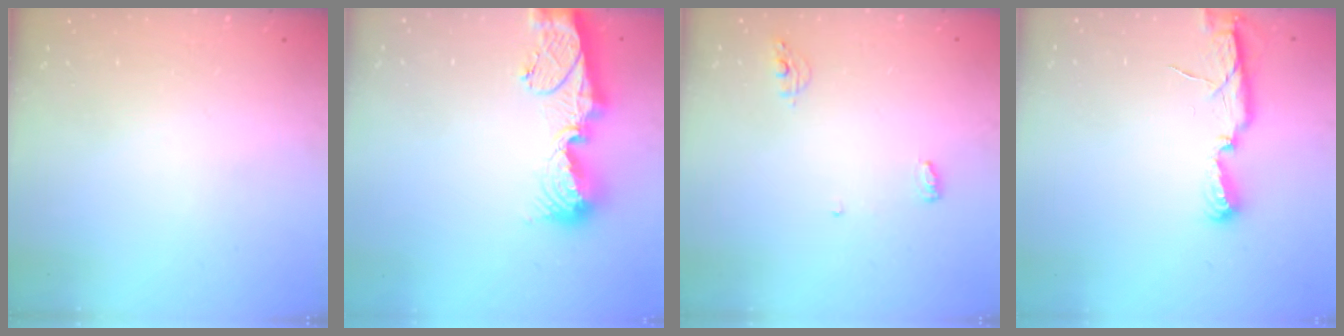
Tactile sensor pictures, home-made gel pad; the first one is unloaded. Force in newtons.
{"total": 11.9, "press": 11.9, "slide": 1.4}
{"total": 5.7, "press": 5.3, "slide": 1.9}
{"total": 6.6, "press": 6.6, "slide": 0.4}